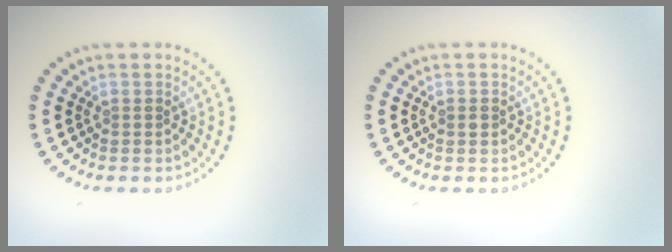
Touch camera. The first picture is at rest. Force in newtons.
{"total": 0.7, "press": 0.7, "slide": 0.0}